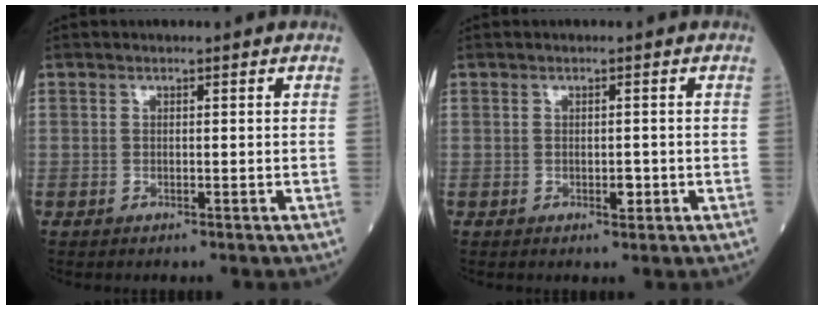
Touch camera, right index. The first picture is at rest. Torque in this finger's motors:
{"motor_torque": [0.49, 0.03, 0.17, 0.04]}